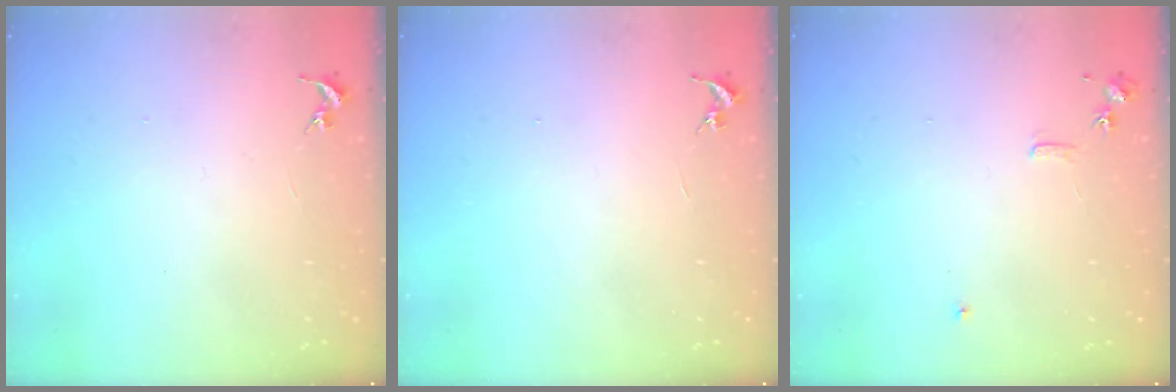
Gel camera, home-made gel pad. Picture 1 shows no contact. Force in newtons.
{"total": 0.0}
{"total": 5.9, "press": 5.9, "slide": 0.7}